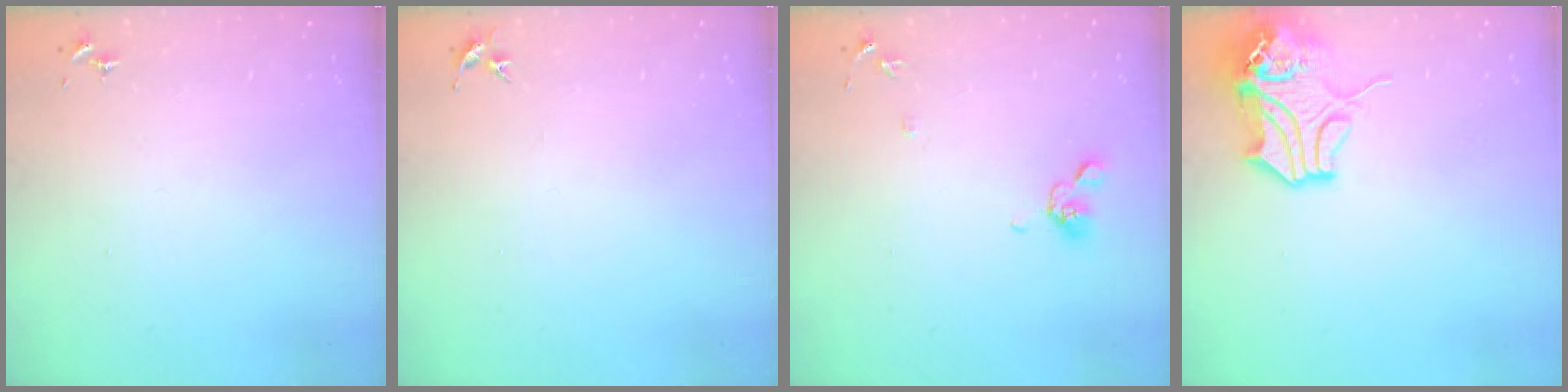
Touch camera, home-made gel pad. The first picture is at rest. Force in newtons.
{"total": 3.6, "press": 3.5, "slide": 0.4}
{"total": 8.3, "press": 8.2, "slide": 1.6}
{"total": 13.8, "press": 13.7, "slide": 2.0}